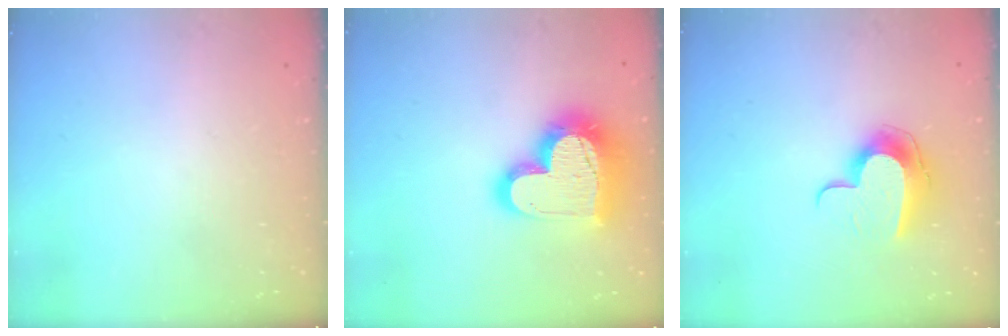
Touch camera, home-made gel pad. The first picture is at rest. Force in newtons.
{"total": 21.1, "press": 21.0, "slide": 1.7}
{"total": 11.5, "press": 11.5, "slide": 0.5}